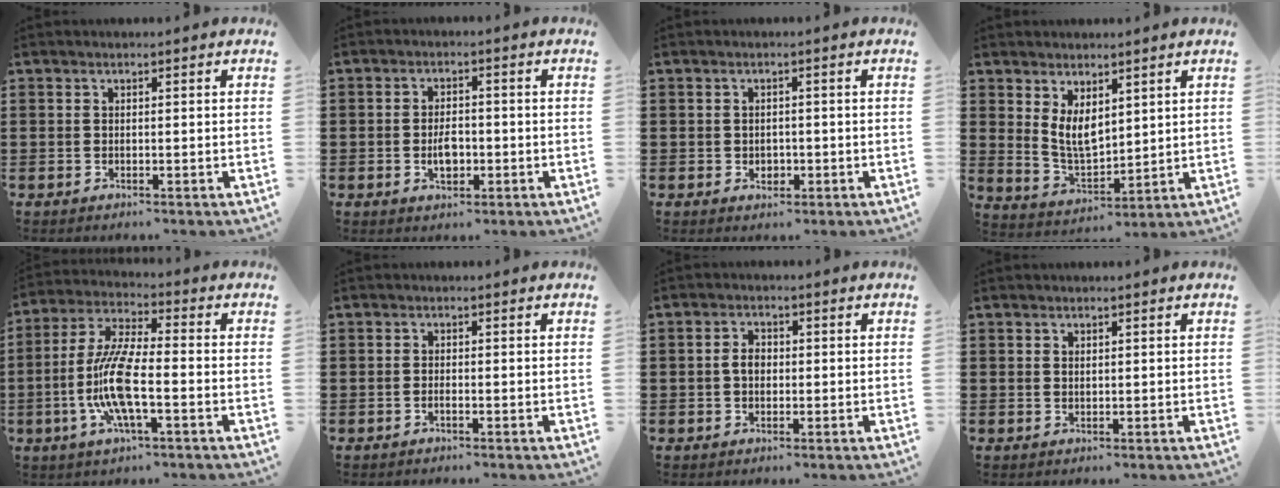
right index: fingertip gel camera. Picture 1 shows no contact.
{"total": 3.8, "force": [-0.8, 2.1, 3.1], "torque": [-0.049, -0.002, -0.015]}
{"total": 1.4, "force": [-0.3, 1.2, 0.7], "torque": [-0.016, 0.002, -0.006]}
{"total": 5.7, "force": [2.8, 3.2, 3.8], "torque": [-0.083, -0.004, 0.055]}
{"total": 10.3, "force": [-2.7, 2.5, 9.6], "torque": [-0.221, -0.018, -0.059]}
{"total": 0.8, "force": [-0.6, -0.1, 0.5], "torque": [-0.014, -0.007, -0.008]}
{"total": 2.5, "force": [-0.1, 1.6, 1.9], "torque": [-0.037, 0.006, -0.003]}
{"total": 0.6, "force": [0.4, 0.4, 0.2], "torque": [-0.005, 0.002, 0.007]}